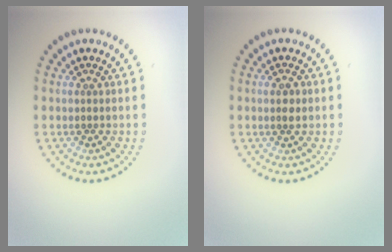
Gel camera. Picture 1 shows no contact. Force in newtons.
{"total": 1.2, "press": 1.1, "slide": 0.3}